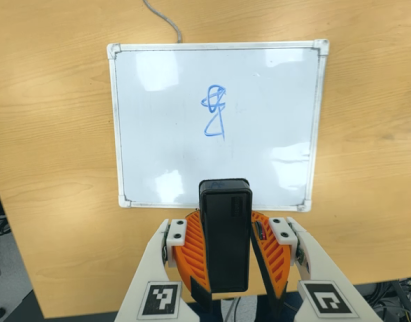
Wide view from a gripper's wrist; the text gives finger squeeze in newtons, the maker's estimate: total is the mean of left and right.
{"total": 8.6, "left": 9.0, "right": 8.2}